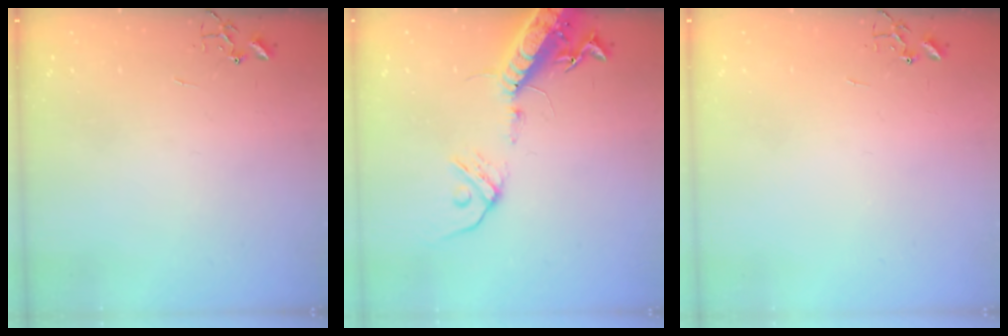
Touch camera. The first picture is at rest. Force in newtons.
{"total": 16.2, "press": 15.8, "slide": 3.4}
{"total": 0.0}